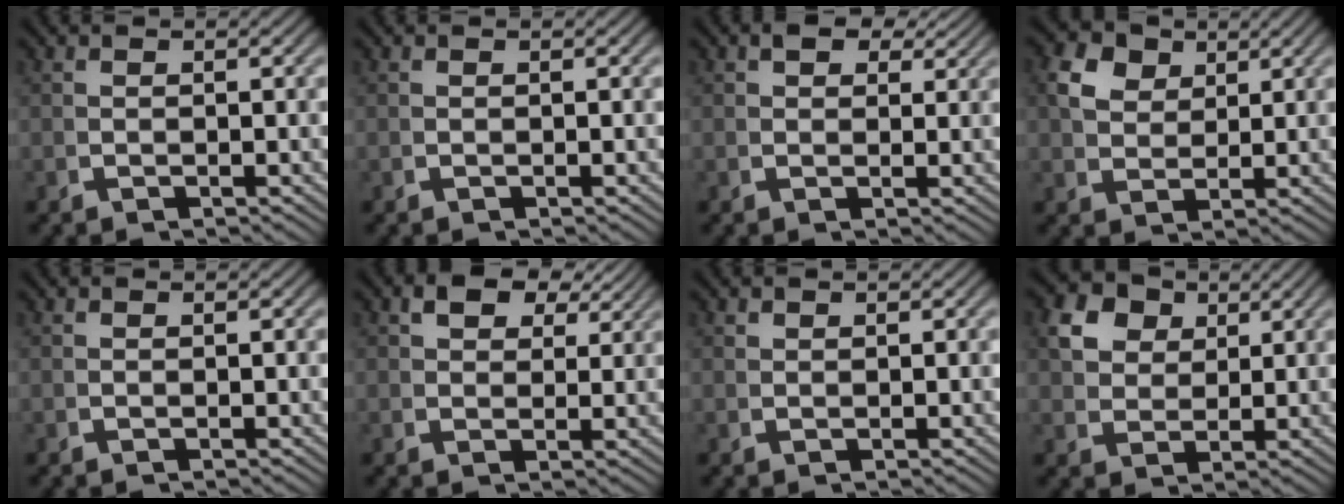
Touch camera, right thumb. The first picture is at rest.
{"total": 0.0}
{"total": 3.3, "force": [2.3, 1.9, 1.5], "torque": [-0.020, 0.001, 0.036]}
{"total": 5.6, "force": [2.9, 3.9, 2.8], "torque": [-0.059, -0.002, 0.055]}
{"total": 0.0}
{"total": 4.4, "force": [3.3, 1.9, 2.1], "torque": [-0.033, 0.007, 0.056]}
{"total": 0.9, "force": [0.8, 0.1, 0.0], "torque": [0.004, 0.000, 0.021]}
{"total": 7.2, "force": [3.2, 5.4, 3.5], "torque": [-0.080, -0.006, 0.059]}